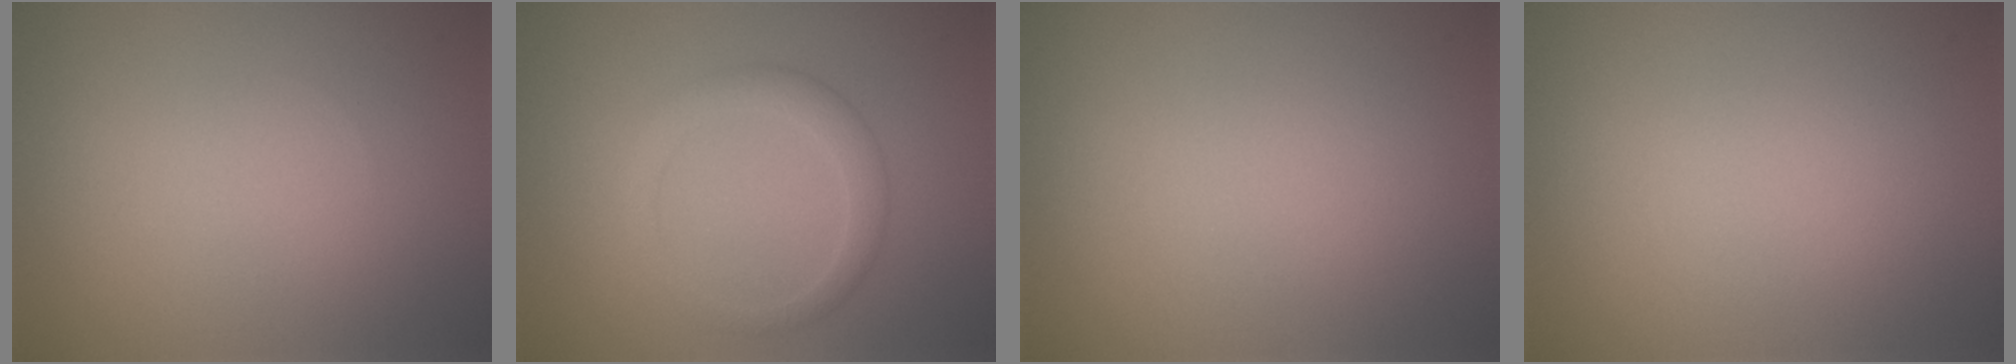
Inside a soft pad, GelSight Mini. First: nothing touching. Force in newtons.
{"total": 2.3, "press": 2.3, "slide": 0.1}
{"total": 0.0}
{"total": 0.0}